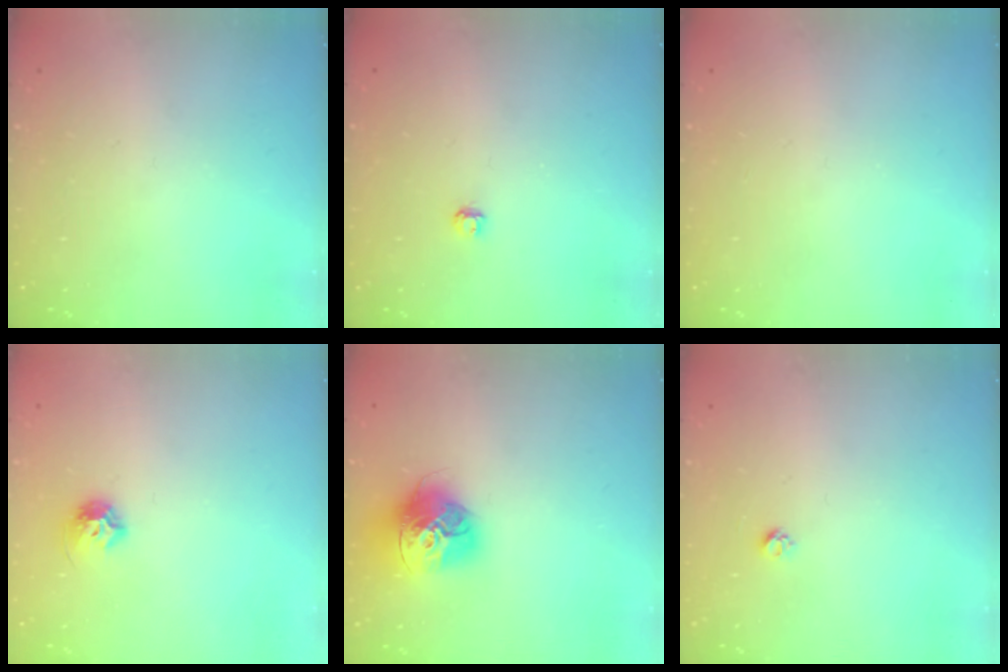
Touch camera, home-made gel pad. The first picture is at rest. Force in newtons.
{"total": 2.9, "press": 2.9, "slide": 0.3}
{"total": 0.0}
{"total": 7.0, "press": 7.0, "slide": 0.8}
{"total": 15.9, "press": 15.8, "slide": 1.7}
{"total": 3.6, "press": 3.6, "slide": 0.3}